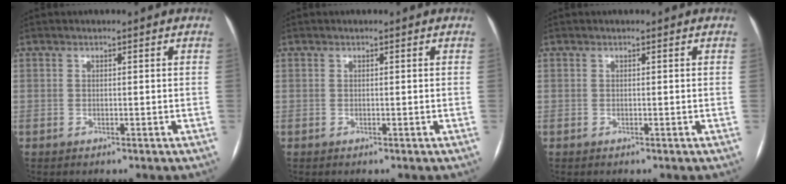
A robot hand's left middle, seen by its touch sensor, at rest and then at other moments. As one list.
[{"total": 0.0}, {"total": 0.0}]